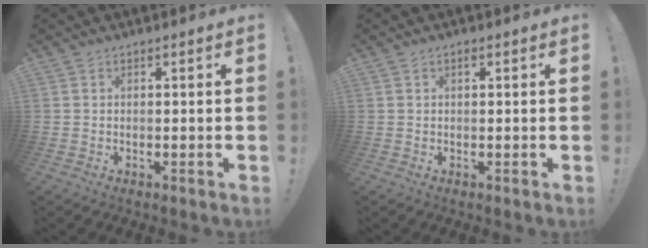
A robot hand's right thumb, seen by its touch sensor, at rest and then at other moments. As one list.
[{"total": 0.6, "force": [0.3, 0.4, 0.3], "torque": [-0.004, 0.001, 0.004]}]